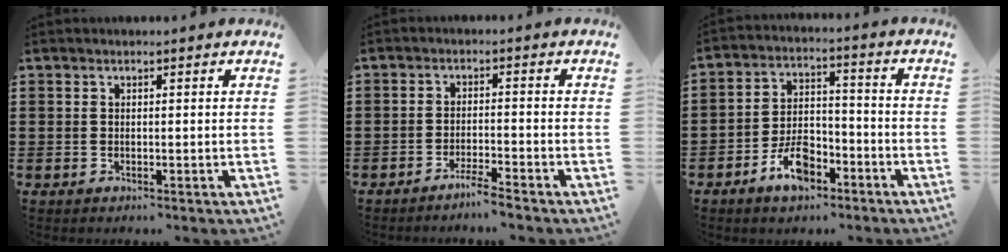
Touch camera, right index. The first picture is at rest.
{"total": 3.0, "force": [-2.7, -0.4, 1.2], "torque": [-0.021, 0.000, -0.052]}
{"total": 7.4, "force": [-4.6, 3.7, 4.5], "torque": [-0.090, 0.015, -0.086]}